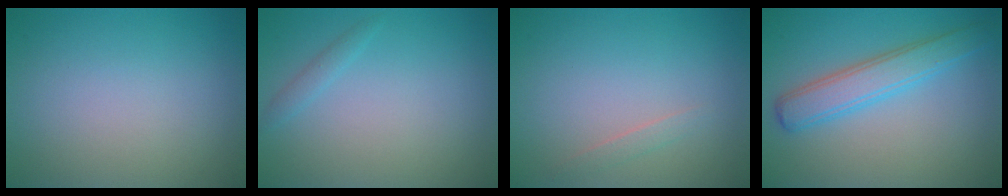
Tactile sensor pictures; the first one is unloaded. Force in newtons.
{"total": 0.9, "press": 0.9, "slide": 0.0}
{"total": 0.8, "press": 0.8, "slide": 0.0}
{"total": 3.9, "press": 3.9, "slide": 0.2}